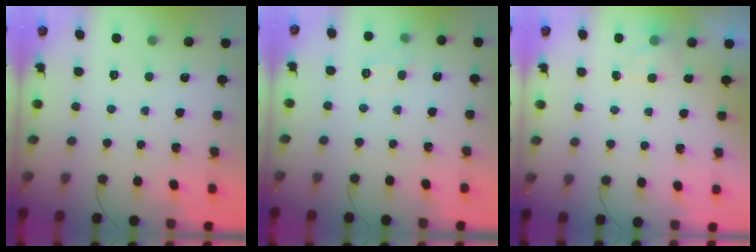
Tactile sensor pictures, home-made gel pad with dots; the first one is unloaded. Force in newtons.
{"total": 7.2, "press": 6.9, "slide": 1.9}
{"total": 2.0, "press": 1.4, "slide": 1.3}